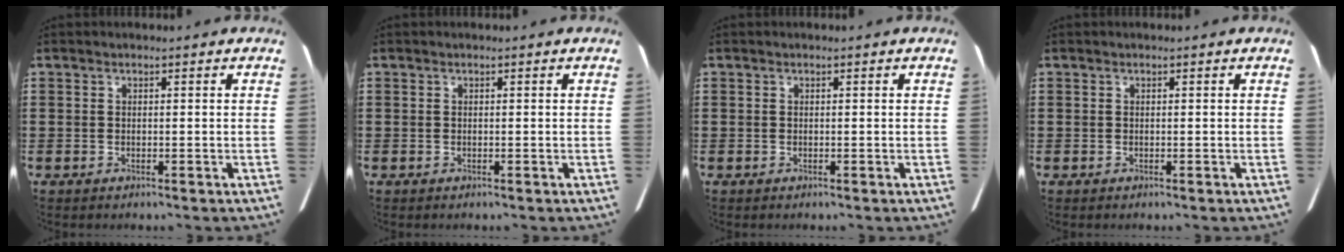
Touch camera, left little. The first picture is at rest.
{"total": 0.0}
{"total": 0.0}
{"total": 0.0}